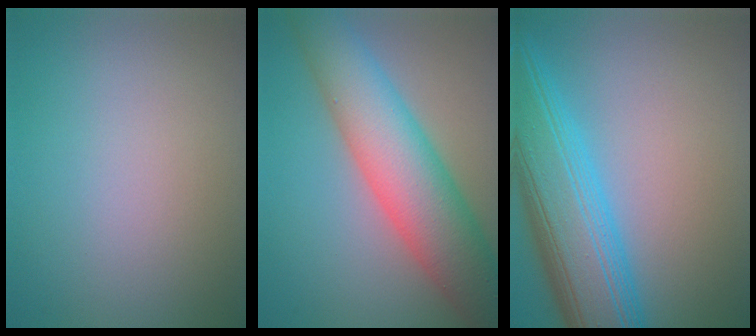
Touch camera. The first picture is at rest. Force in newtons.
{"total": 9.6, "press": 9.6, "slide": 0.3}
{"total": 10.6, "press": 10.6, "slide": 0.2}